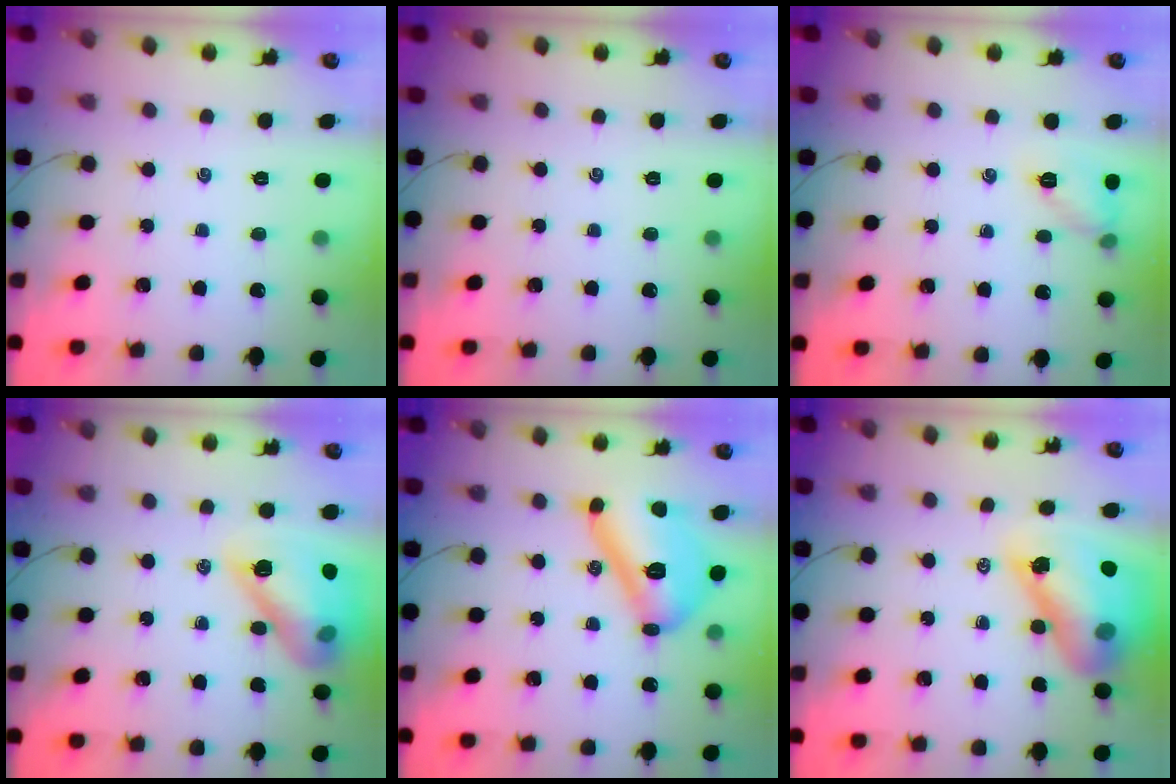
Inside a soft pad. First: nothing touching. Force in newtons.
{"total": 0.0}
{"total": 7.7, "press": 7.5, "slide": 1.5}
{"total": 16.2, "press": 16.1, "slide": 2.0}
{"total": 17.7, "press": 17.7, "slide": 1.1}
{"total": 15.9, "press": 15.3, "slide": 4.4}